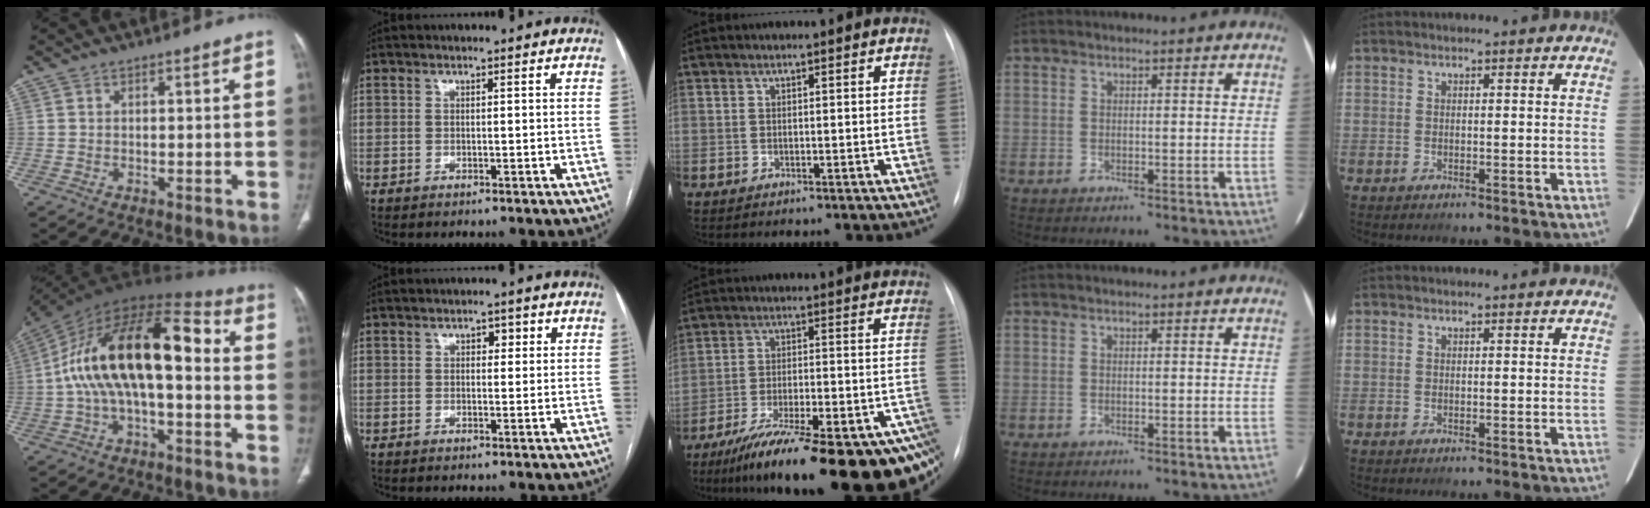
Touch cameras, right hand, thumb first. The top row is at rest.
{"thumb": {"total": 20.5, "force": [-0.5, 9.6, 18.1], "torque": [-0.312, 0.061, -0.015]}, "index": {"total": 2.0, "force": [0.7, 1.2, 1.4], "torque": [-0.017, 0.012, 0.007]}, "middle": {"total": 27.3, "force": [-18.1, 4.7, 19.8], "torque": [-0.220, -0.010, -0.265]}}